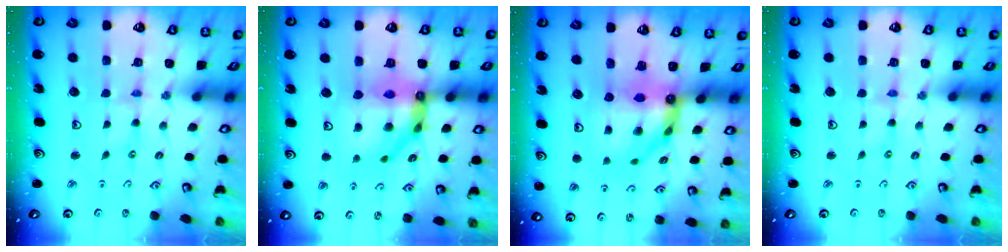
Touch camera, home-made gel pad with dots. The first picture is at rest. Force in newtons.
{"total": 16.3, "press": 16.3, "slide": 1.3}
{"total": 12.4, "press": 12.3, "slide": 1.1}
{"total": 0.0}